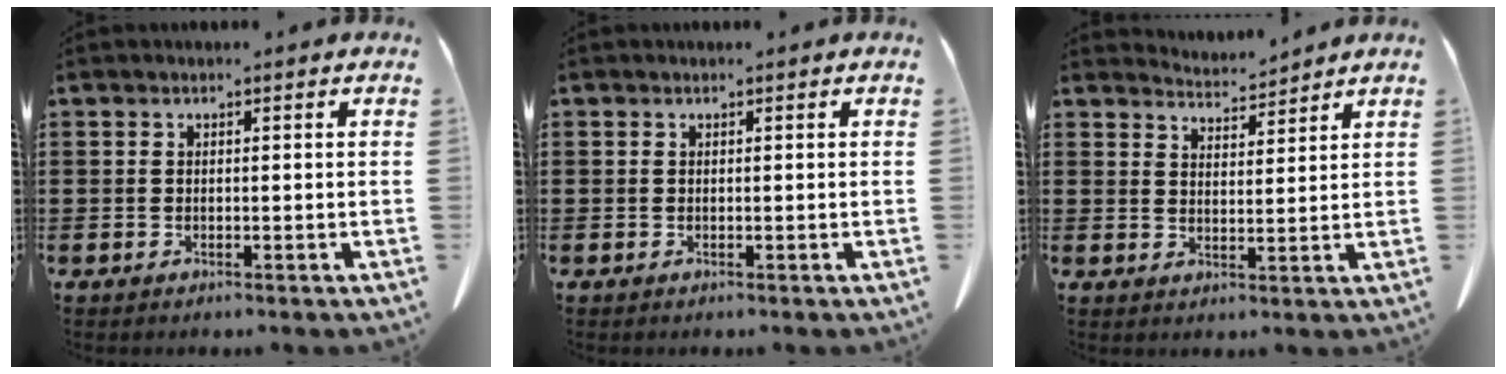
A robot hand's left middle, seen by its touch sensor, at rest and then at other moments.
{"total": 0.0}
{"total": 4.5, "force": [4.5, 0.3, 0.4], "torque": [-0.022, -0.021, 0.083]}